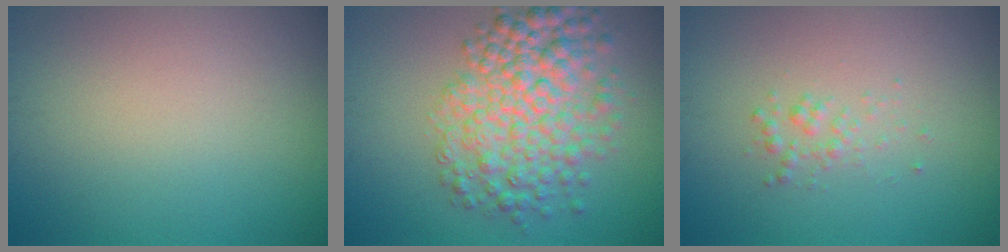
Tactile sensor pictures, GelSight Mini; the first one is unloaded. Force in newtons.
{"total": 6.8, "press": 6.8, "slide": 0.2}
{"total": 1.1, "press": 1.1, "slide": 0.1}